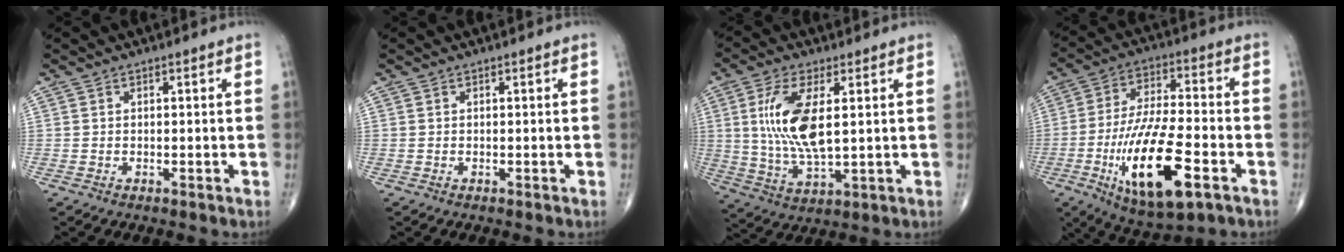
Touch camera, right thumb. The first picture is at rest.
{"total": 0.0}
{"total": 12.8, "force": [2.3, 5.0, 11.5], "torque": [-0.241, -0.018, 0.051]}
{"total": 19.1, "force": [-6.9, 6.6, 16.6], "torque": [-0.309, 0.015, -0.108]}